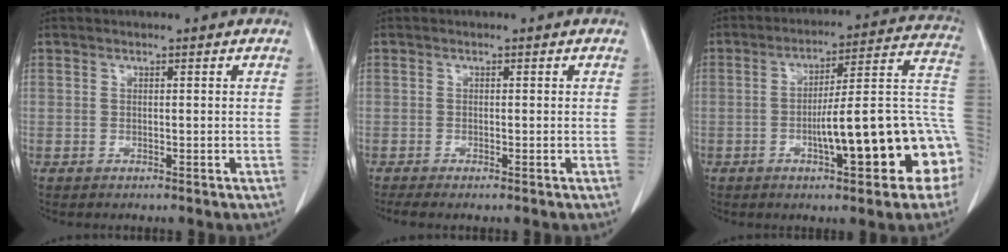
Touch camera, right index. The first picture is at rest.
{"total": 2.0, "force": [-1.6, 0.0, 1.2], "torque": [-0.019, -0.005, -0.025]}
{"total": 17.4, "force": [-5.1, 2.6, 16.5], "torque": [-0.151, 0.038, -0.063]}